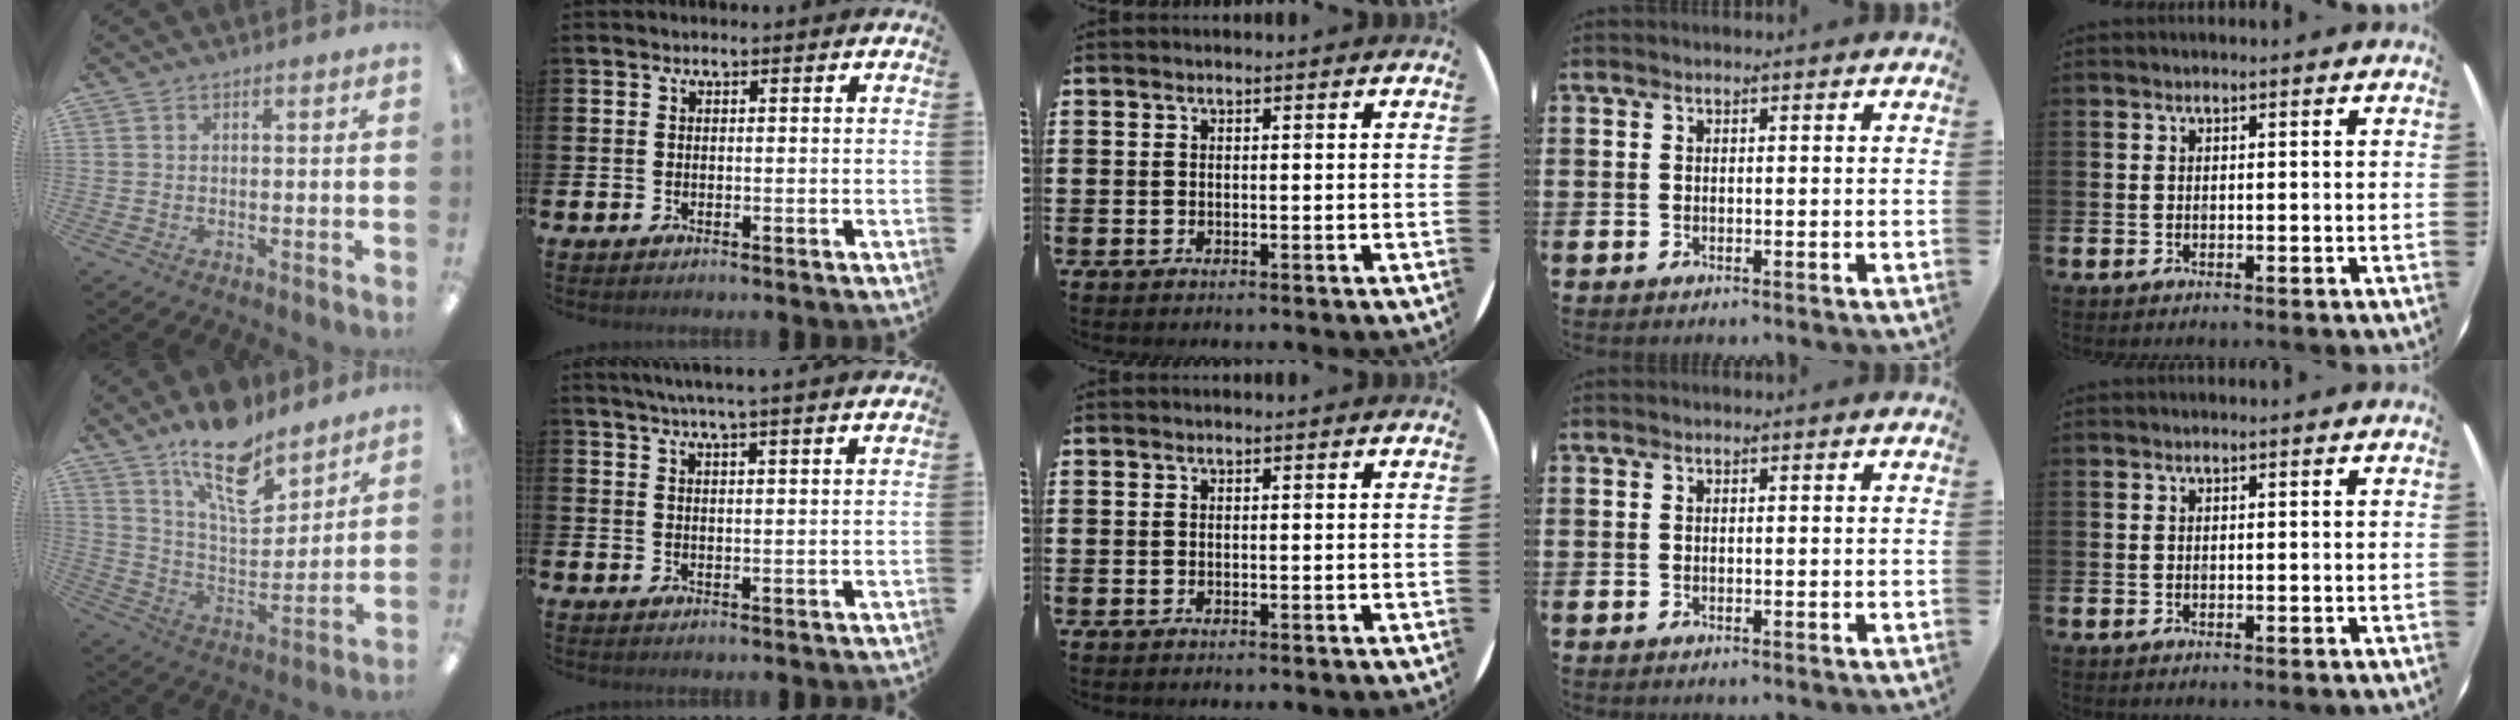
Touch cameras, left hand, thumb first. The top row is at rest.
{"thumb": {"total": 16.7, "force": [12.0, 6.8, 9.4], "torque": [-0.151, -0.071, 0.207]}, "index": {"total": 4.6, "force": [4.3, -1.0, 1.3], "torque": [-0.028, -0.020, 0.076]}}